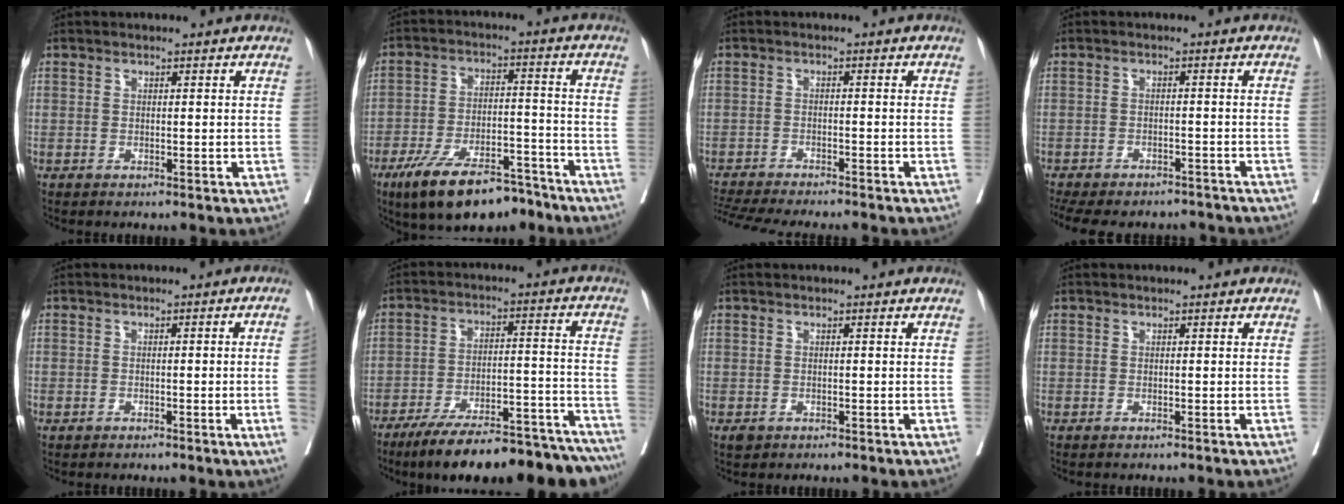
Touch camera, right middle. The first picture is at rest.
{"total": 14.4, "force": [-10.6, 4.9, 8.4], "torque": [-0.140, 0.003, -0.176]}
{"total": 13.8, "force": [-12.5, 1.5, 5.8], "torque": [-0.106, -0.019, -0.179]}
{"total": 15.1, "force": [-13.1, 5.4, 5.2], "torque": [-0.128, -0.004, -0.169]}
{"total": 2.8, "force": [-0.6, -0.6, 2.7], "torque": [-0.036, 0.004, -0.006]}
{"total": 23.1, "force": [-19.6, 4.6, 11.4], "torque": [-0.109, 0.020, -0.281]}
{"total": 0.9, "force": [-0.5, 0.7, 0.4], "torque": [-0.009, 0.000, -0.002]}
{"total": 0.0}